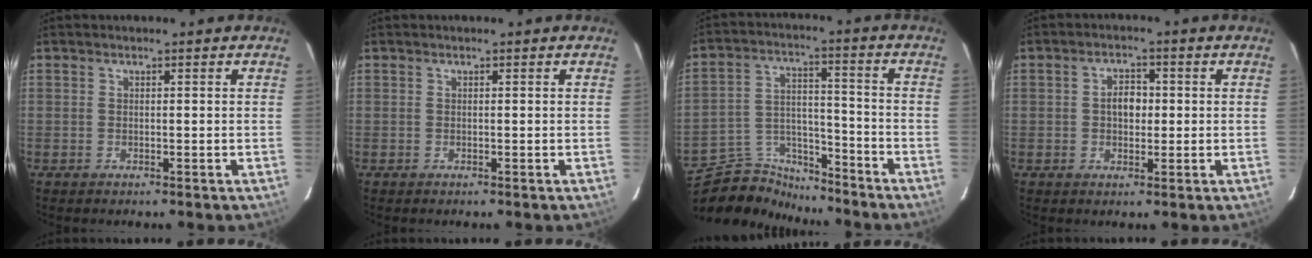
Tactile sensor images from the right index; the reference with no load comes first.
{"total": 0.0}
{"total": 9.2, "force": [-8.7, 3.1, 0.3], "torque": [-0.031, 0.023, -0.156]}
{"total": 3.8, "force": [0.1, 2.7, 2.6], "torque": [-0.043, 0.011, 0.002]}